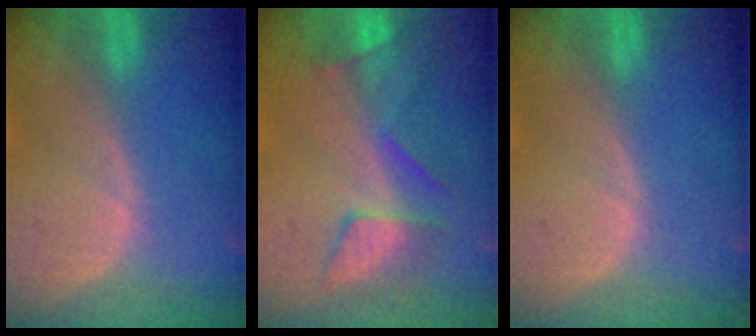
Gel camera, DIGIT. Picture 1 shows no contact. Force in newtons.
{"total": 7.5, "press": 7.3, "slide": 1.5}
{"total": 0.0}